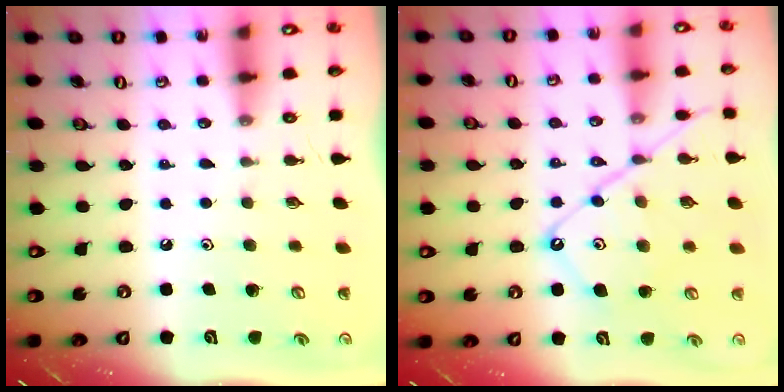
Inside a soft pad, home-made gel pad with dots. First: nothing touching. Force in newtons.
{"total": 12.2, "press": 12.2, "slide": 1.1}